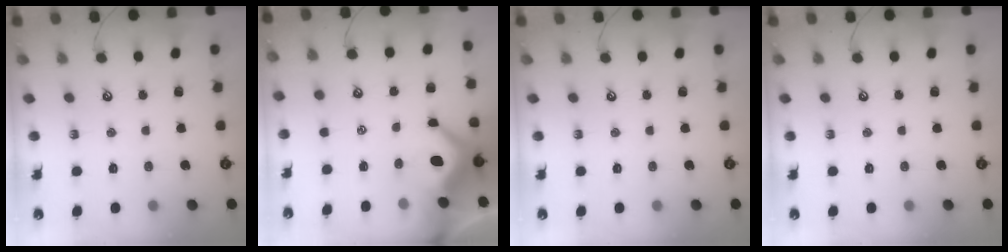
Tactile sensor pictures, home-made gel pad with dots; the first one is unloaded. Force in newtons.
{"total": 7.6, "press": 7.5, "slide": 1.4}
{"total": 0.0}
{"total": 0.0}